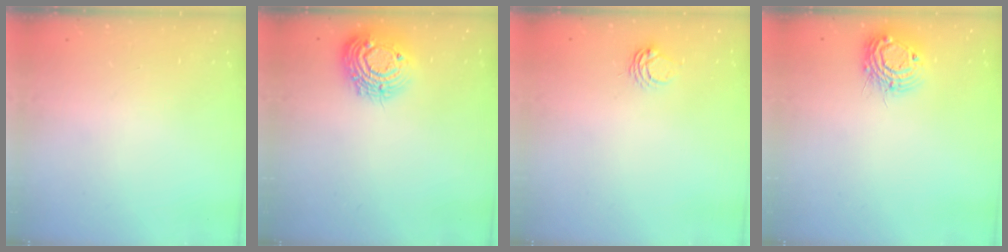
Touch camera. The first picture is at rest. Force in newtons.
{"total": 13.7, "press": 13.7, "slide": 0.8}
{"total": 4.5, "press": 4.5, "slide": 0.5}
{"total": 11.3, "press": 11.3, "slide": 1.0}